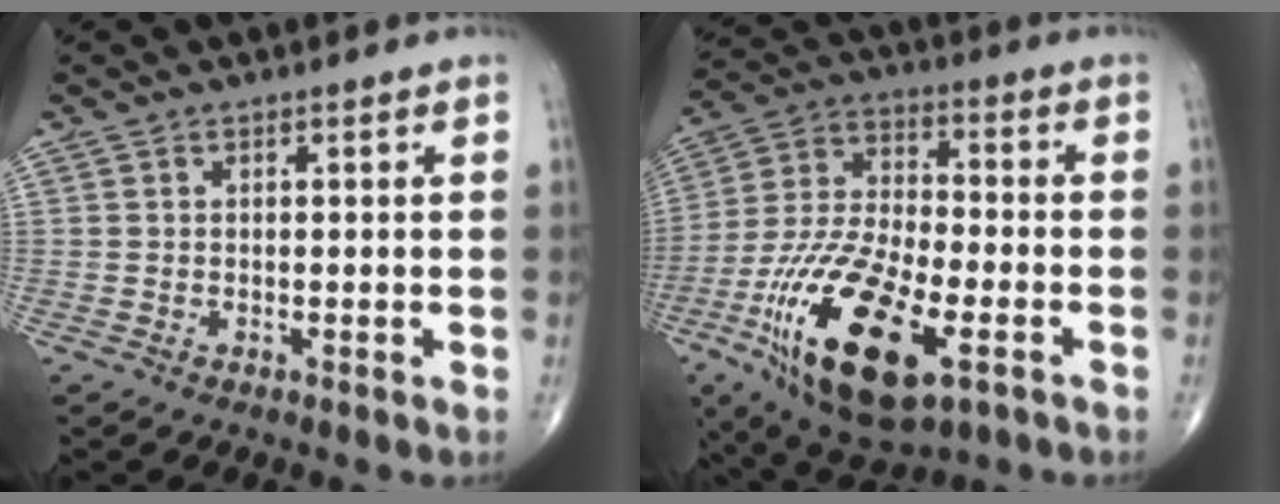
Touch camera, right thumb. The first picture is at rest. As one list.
[{"total": 22.9, "force": [-9.1, 9.7, 18.6], "torque": [-0.376, 0.011, -0.155]}]